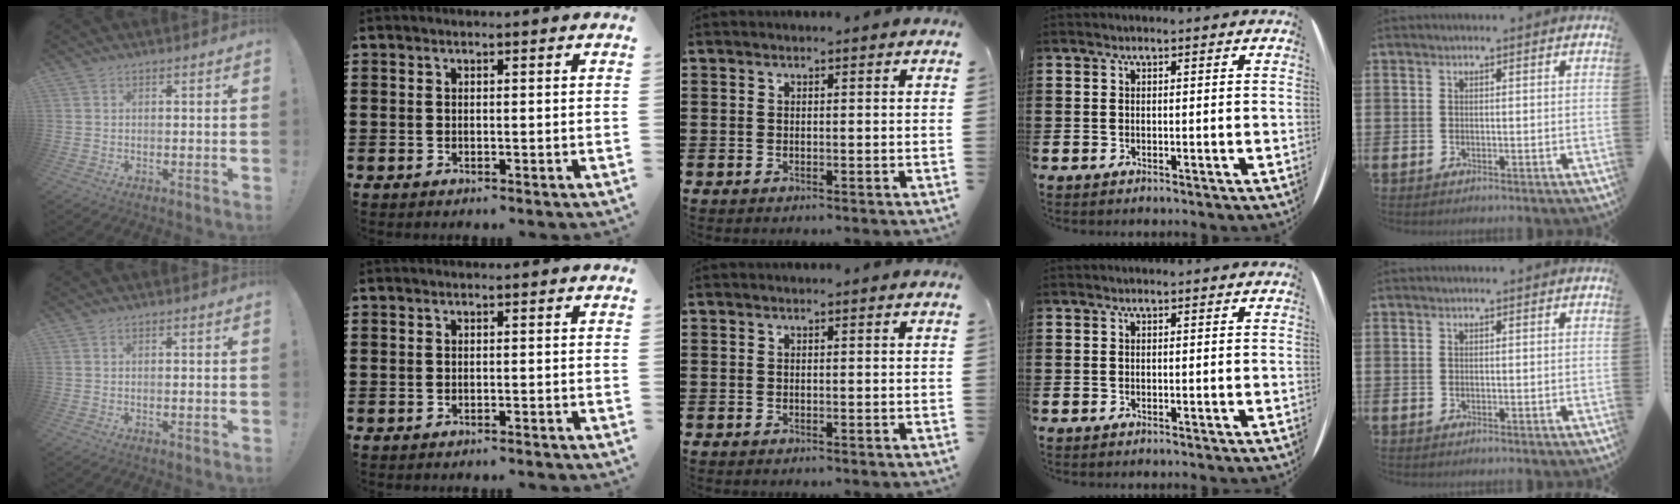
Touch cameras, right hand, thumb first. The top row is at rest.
{"thumb": {"total": 0.9, "force": [-0.4, 0.1, 0.8], "torque": [-0.005, -0.003, -0.008]}, "index": {"total": 0.5, "force": [-0.5, 0.0, 0.0], "torque": [-0.003, -0.002, -0.010]}}